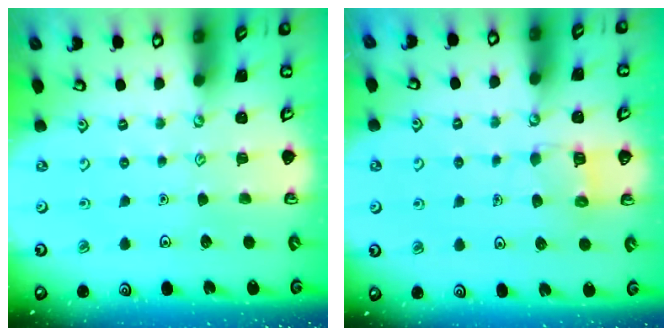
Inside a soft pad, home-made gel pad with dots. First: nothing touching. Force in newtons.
{"total": 4.8, "press": 4.8, "slide": 0.5}